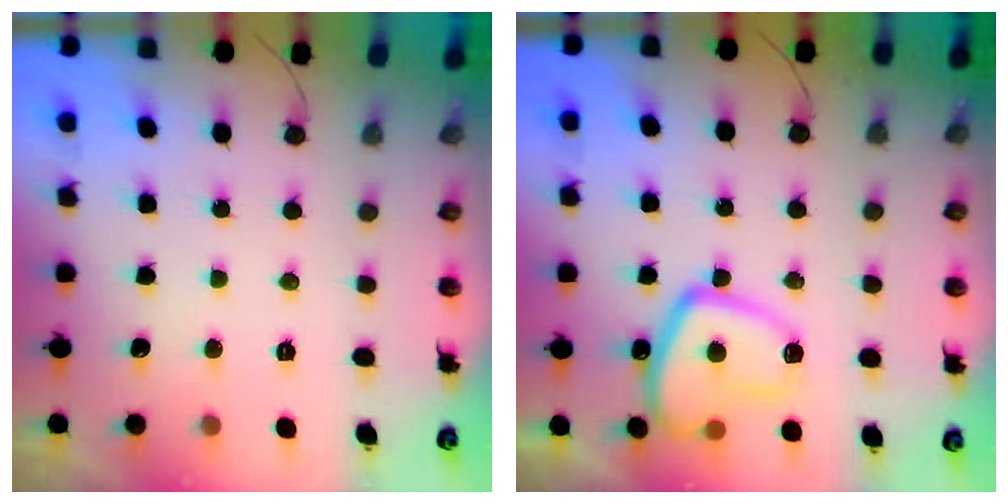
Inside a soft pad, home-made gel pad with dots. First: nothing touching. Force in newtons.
{"total": 14.6, "press": 14.6, "slide": 1.5}